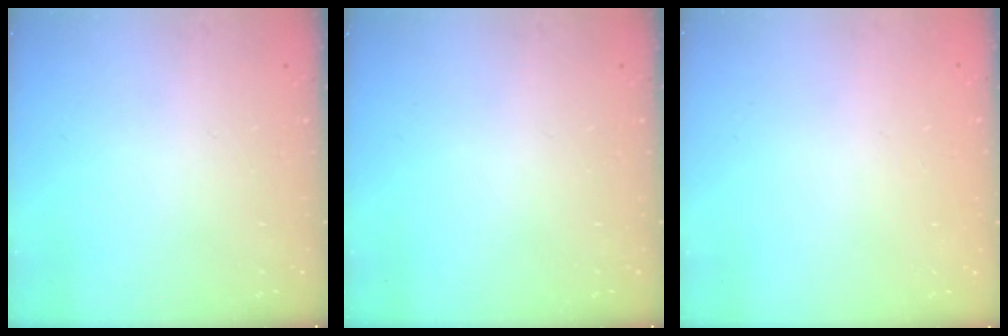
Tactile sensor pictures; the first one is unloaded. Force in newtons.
{"total": 0.0}
{"total": 0.0}